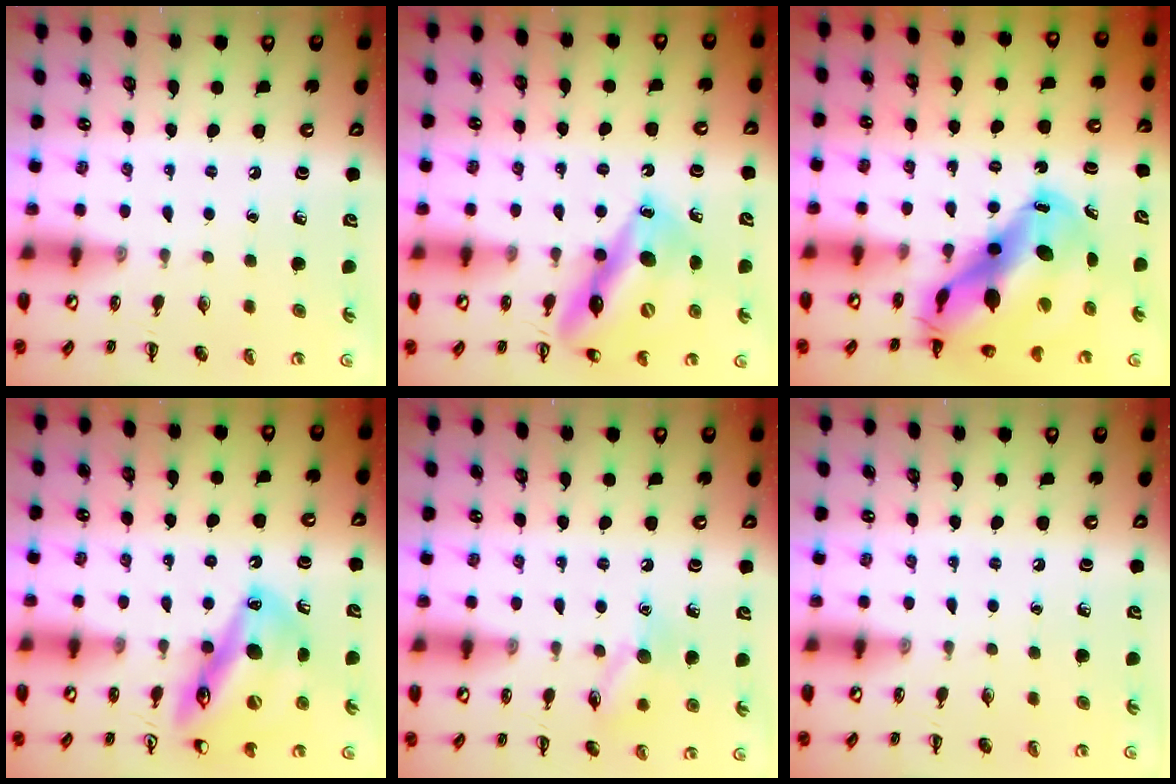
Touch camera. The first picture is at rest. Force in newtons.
{"total": 15.5, "press": 14.7, "slide": 4.8}
{"total": 15.8, "press": 15.2, "slide": 4.2}
{"total": 18.1, "press": 17.8, "slide": 3.5}
{"total": 9.5, "press": 9.5, "slide": 1.1}
{"total": 0.0}